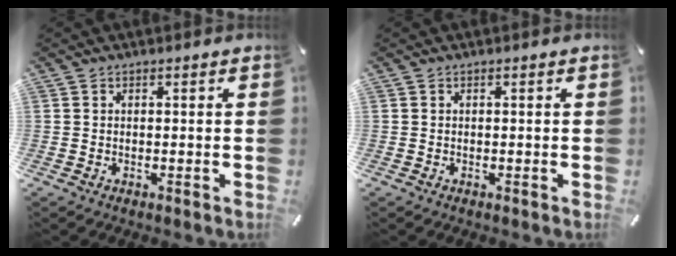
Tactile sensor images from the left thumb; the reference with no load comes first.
{"total": 0.0}